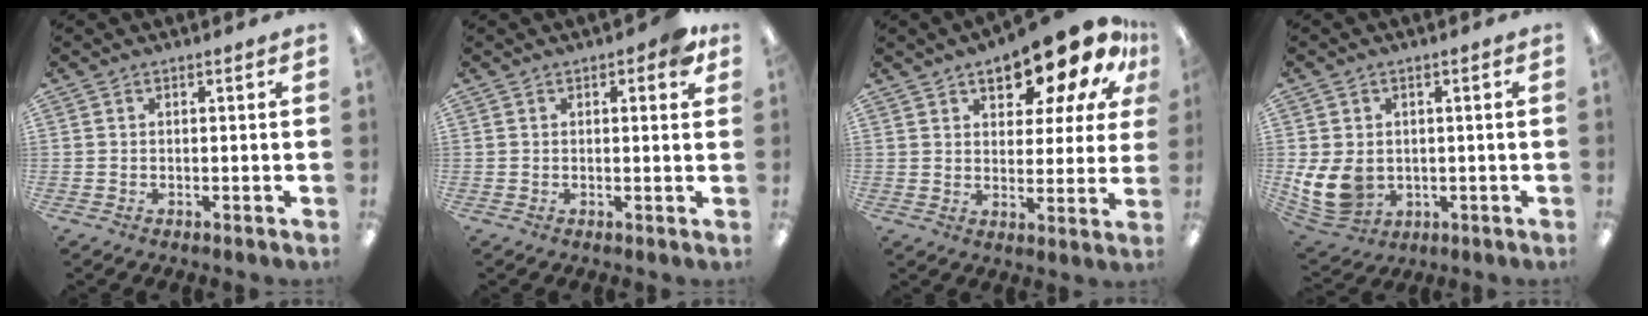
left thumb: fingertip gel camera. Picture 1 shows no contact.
{"total": 3.3, "force": [1.7, 1.3, 2.5], "torque": [-0.030, -0.002, 0.023]}
{"total": 16.9, "force": [12.1, 6.6, 9.8], "torque": [-0.144, -0.076, 0.201]}
{"total": 9.5, "force": [-0.2, 7.5, 5.8], "torque": [-0.133, 0.001, 0.005]}